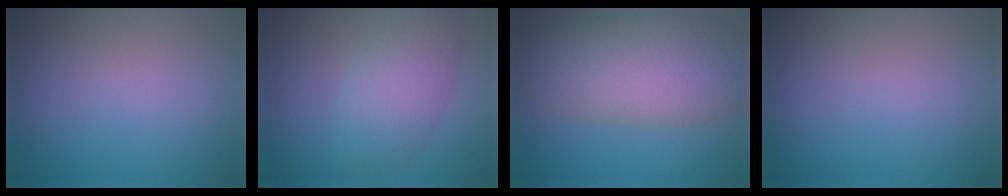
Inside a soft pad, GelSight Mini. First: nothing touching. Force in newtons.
{"total": 5.5, "press": 5.5, "slide": 0.3}
{"total": 10.3, "press": 10.2, "slide": 0.7}
{"total": 0.0}